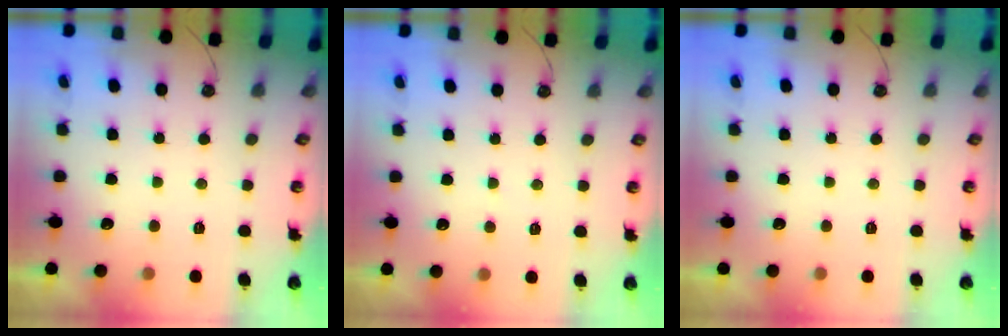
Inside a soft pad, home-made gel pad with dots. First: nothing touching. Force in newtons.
{"total": 2.5, "press": 2.5, "slide": 0.4}
{"total": 0.0}